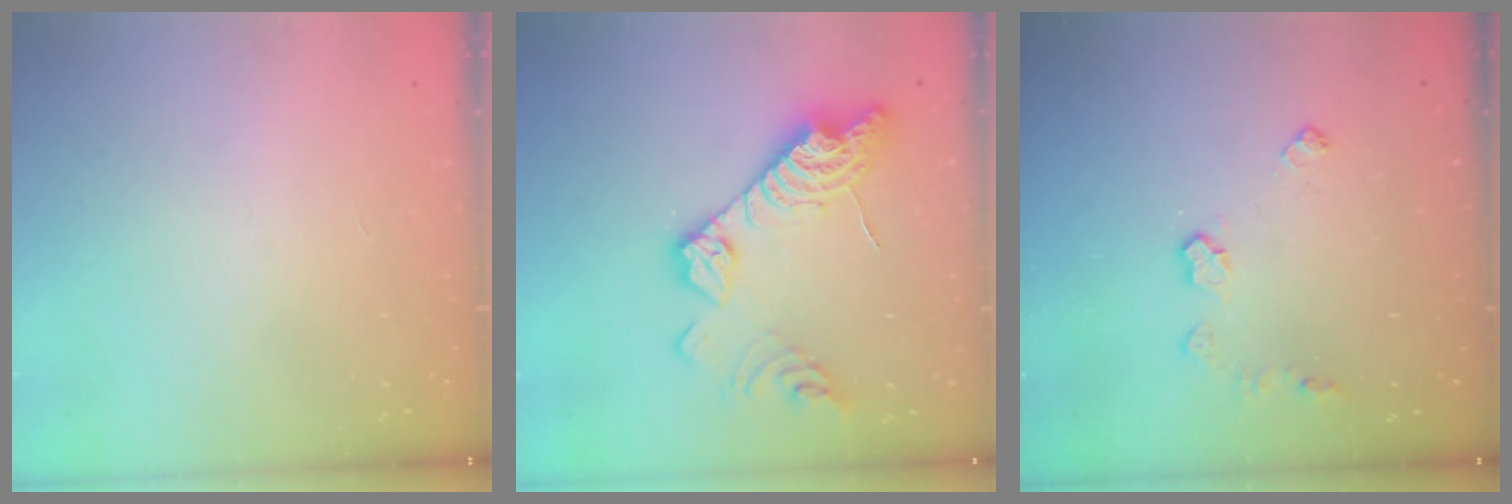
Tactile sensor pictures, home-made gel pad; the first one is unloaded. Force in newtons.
{"total": 17.9, "press": 17.8, "slide": 1.5}
{"total": 6.6, "press": 6.5, "slide": 0.6}